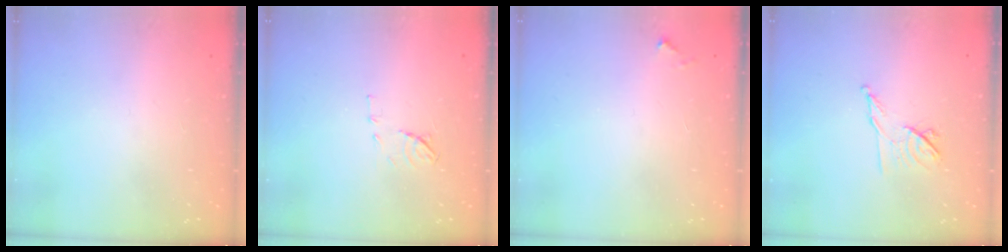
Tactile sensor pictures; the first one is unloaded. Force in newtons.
{"total": 6.9, "press": 6.9, "slide": 0.7}
{"total": 4.2, "press": 4.2, "slide": 0.1}
{"total": 8.1, "press": 8.0, "slide": 1.3}